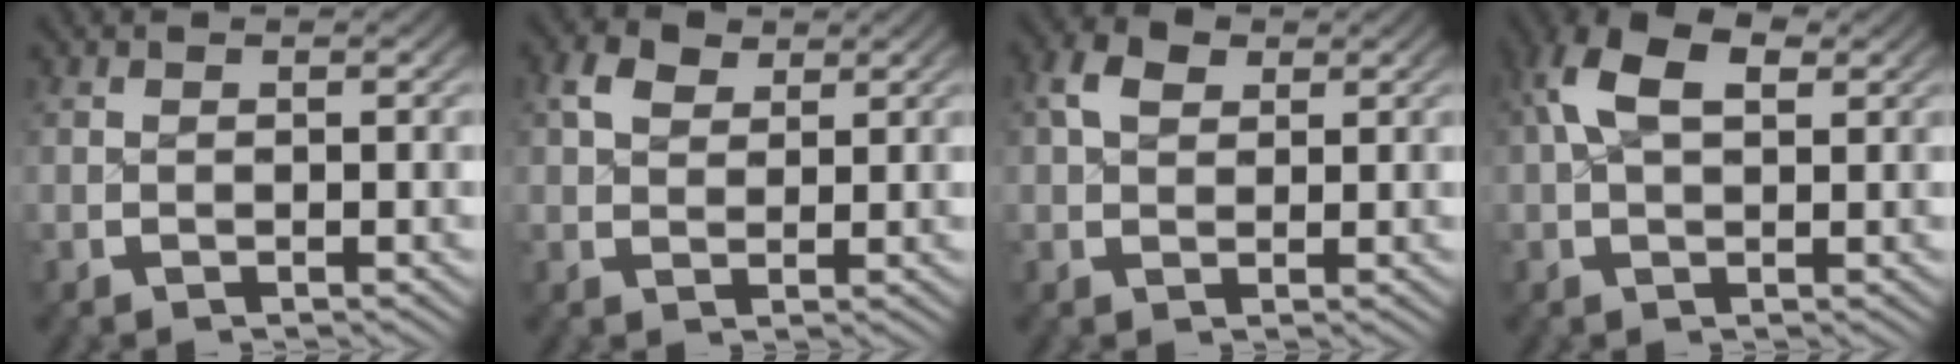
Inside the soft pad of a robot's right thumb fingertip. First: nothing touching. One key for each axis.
{"total": 3.3, "fx": 2.2, "fy": 1.8, "fz": 1.6, "tx": -0.023, "ty": 0.004, "tz": 0.038}
{"total": 3.3, "fx": 1.8, "fy": 1.9, "fz": 2.0, "tx": -0.035, "ty": 0.001, "tz": 0.033}
{"total": 5.1, "fx": 2.1, "fy": 2.6, "fz": 3.9, "tx": -0.076, "ty": 0.006, "tz": 0.037}